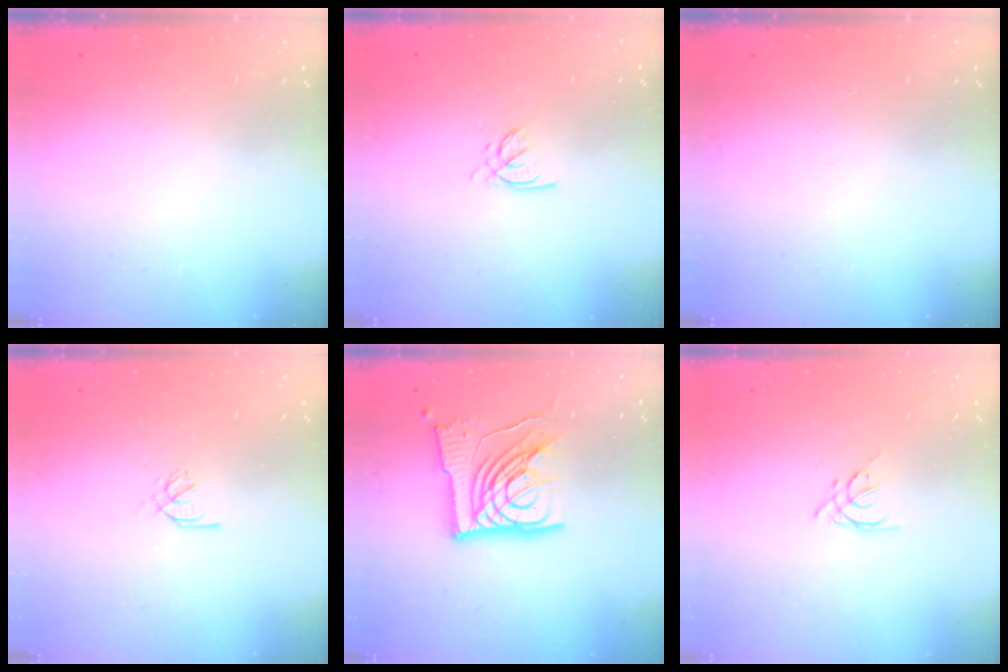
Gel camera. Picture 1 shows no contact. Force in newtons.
{"total": 2.2, "press": 2.2, "slide": 0.2}
{"total": 0.0}
{"total": 2.2, "press": 2.2, "slide": 0.0}
{"total": 15.6, "press": 15.5, "slide": 1.6}
{"total": 3.4, "press": 3.3, "slide": 0.7}